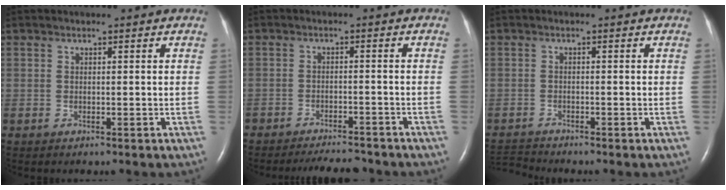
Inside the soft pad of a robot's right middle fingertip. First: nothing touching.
{"total": 6.6, "force": [-6.2, 1.2, 1.8], "torque": [-0.025, -0.007, -0.090]}
{"total": 2.9, "force": [-2.8, -0.7, -0.3], "torque": [-0.001, -0.019, -0.052]}